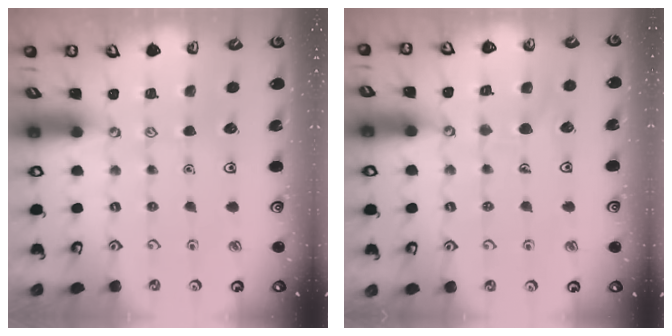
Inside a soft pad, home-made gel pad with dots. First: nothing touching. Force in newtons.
{"total": 6.7, "press": 6.7, "slide": 0.4}